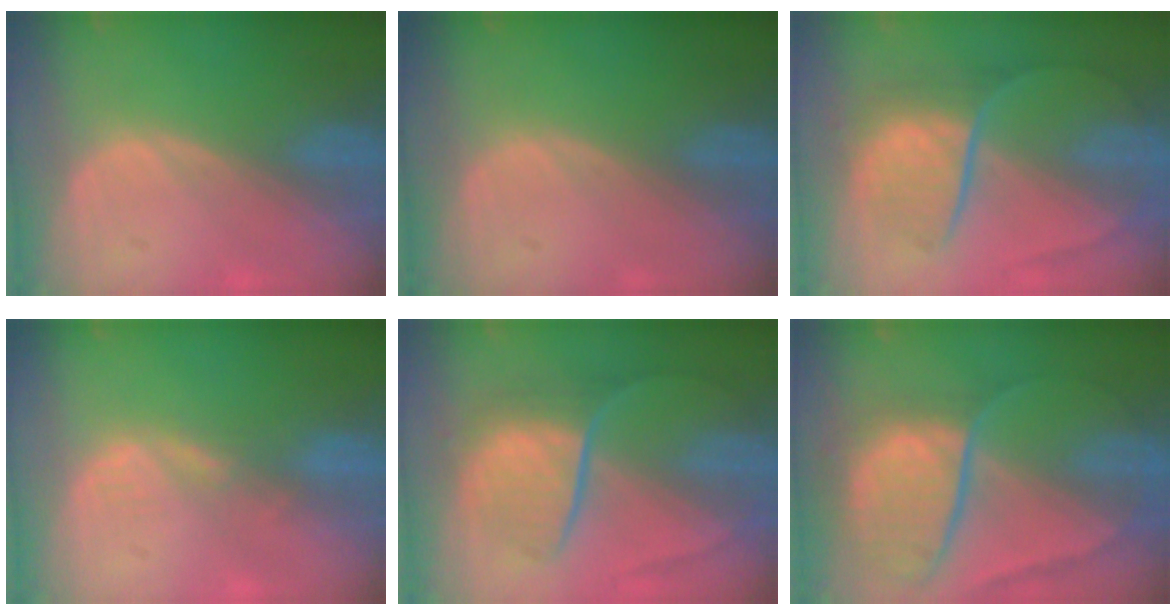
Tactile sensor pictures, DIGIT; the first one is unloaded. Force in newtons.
{"total": 0.0}
{"total": 8.9, "press": 7.5, "slide": 4.7}
{"total": 1.6, "press": 1.6, "slide": 0.2}
{"total": 8.9, "press": 7.5, "slide": 4.7}
{"total": 10.7, "press": 8.9, "slide": 5.9}